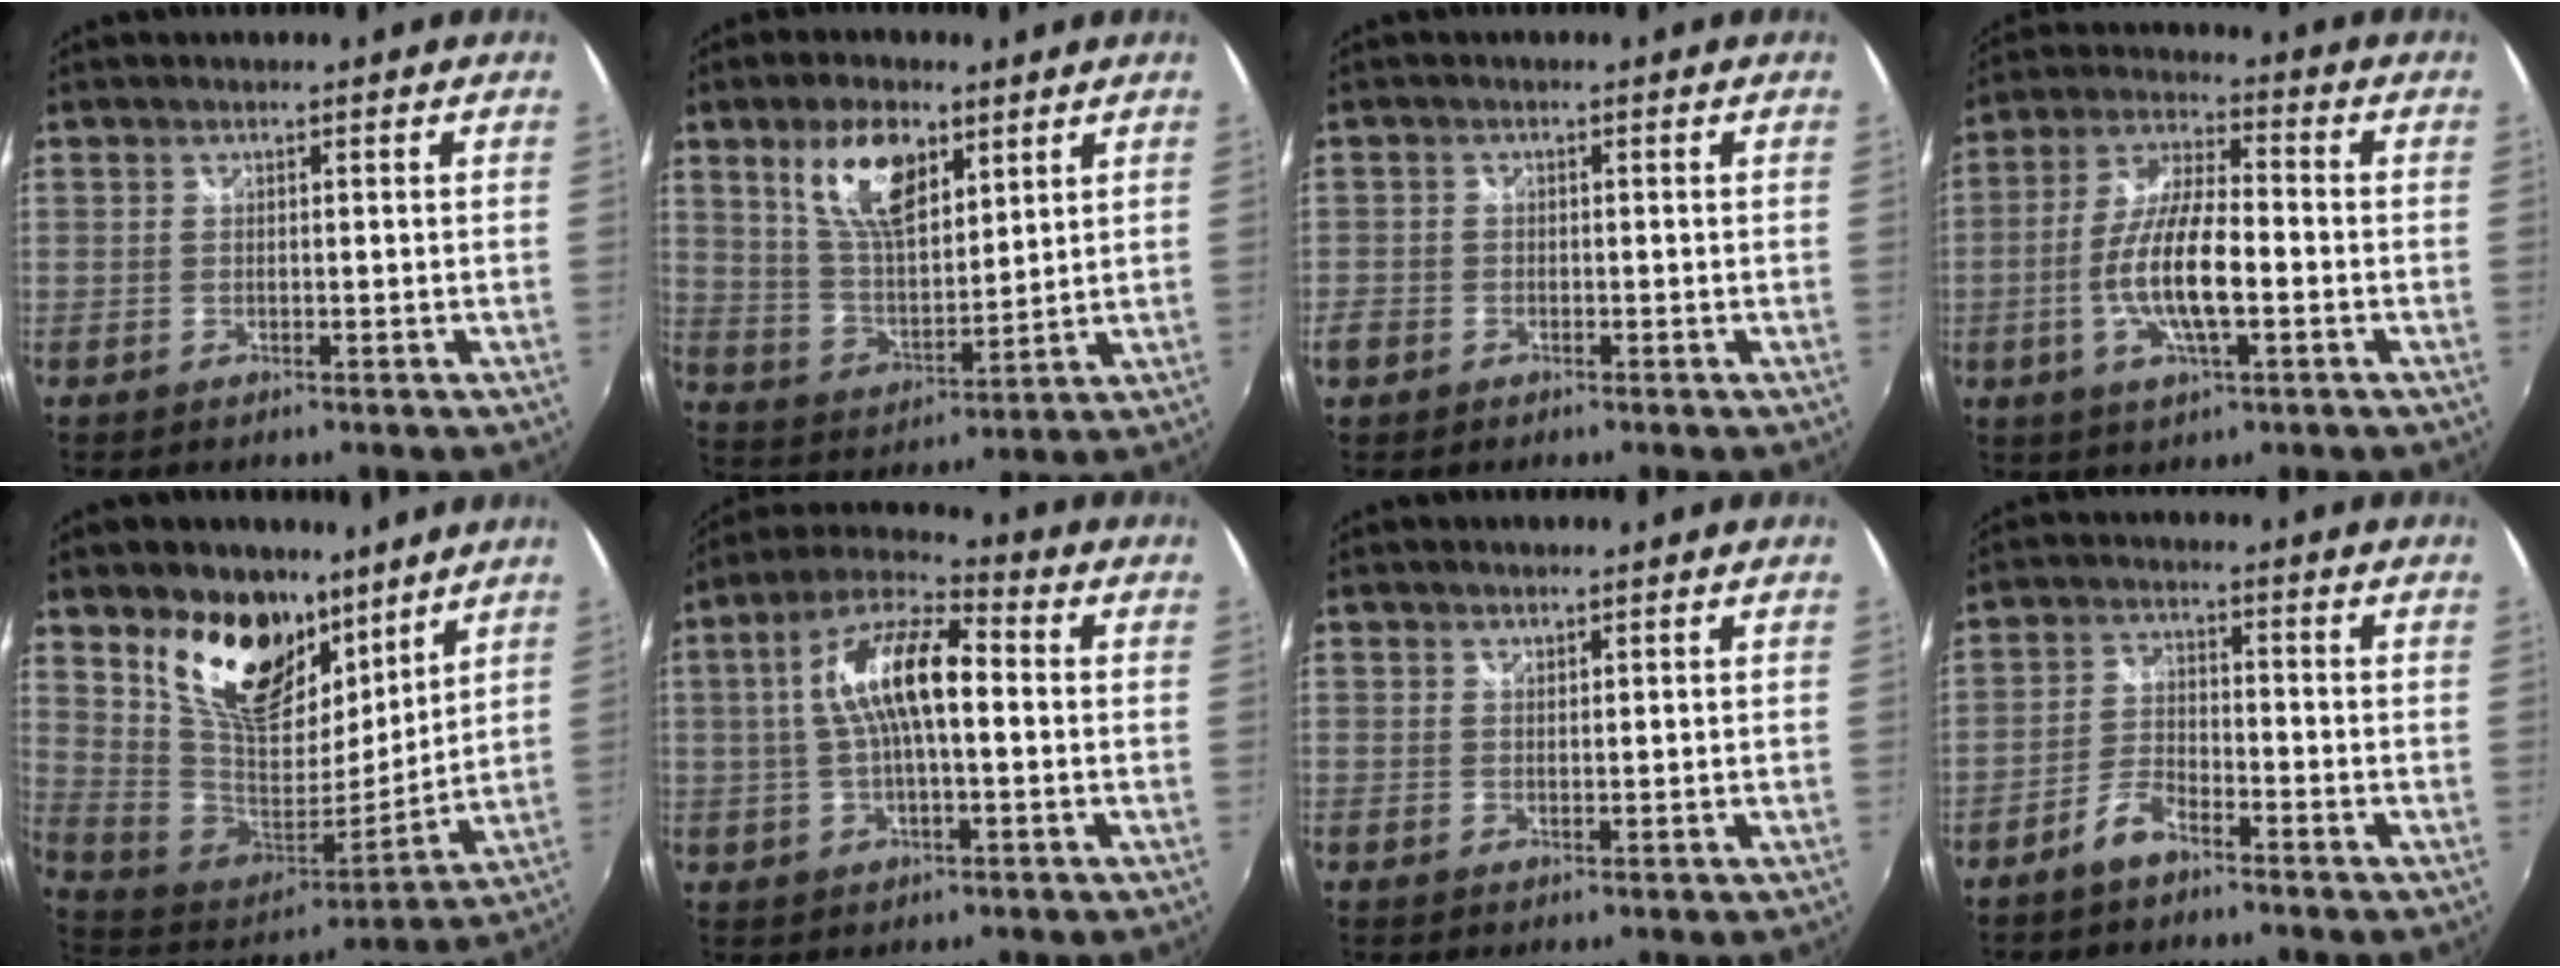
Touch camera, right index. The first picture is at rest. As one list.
[{"total": 12.5, "force": [6.6, 5.7, 8.9], "torque": [-0.163, 0.011, 0.133]}, {"total": 3.0, "force": [-1.5, 2.4, 0.9], "torque": [-0.022, 0.001, -0.028]}, {"total": 12.3, "force": [-3.1, 3.5, 11.3], "torque": [-0.231, -0.001, -0.059]}, {"total": 21.1, "force": [12.3, 11.8, 12.4], "torque": [-0.247, 0.006, 0.235]}, {"total": 12.8, "force": [0.8, 4.8, 11.9], "torque": [-0.225, 0.022, 0.008]}, {"total": 0.7, "force": [0.6, 0.3, 0.0], "torque": [0.001, 0.001, 0.012]}, {"total": 4.4, "force": [-3.5, 1.4, 2.3], "torque": [-0.060, 0.010, -0.070]}]